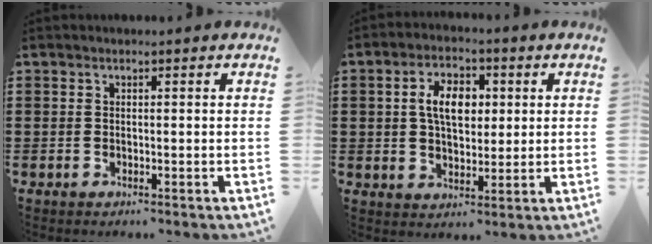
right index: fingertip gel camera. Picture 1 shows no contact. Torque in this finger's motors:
{"motor_torque": [0.83, -0.29, 0.49, 0.10]}